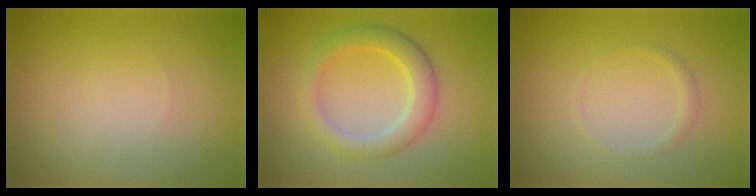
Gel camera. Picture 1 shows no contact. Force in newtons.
{"total": 3.6, "press": 3.6, "slide": 0.2}
{"total": 0.8, "press": 0.8, "slide": 0.1}